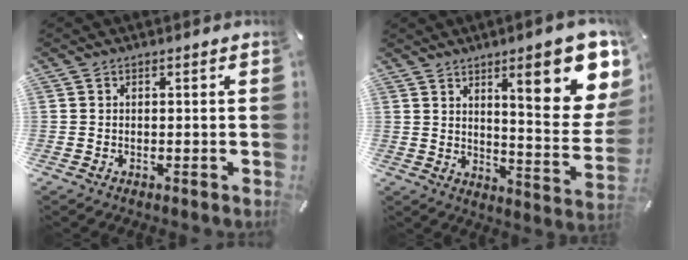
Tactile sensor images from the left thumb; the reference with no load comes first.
{"total": 19.5, "force": [9.8, 5.8, 15.8], "torque": [-0.207, -0.066, 0.144]}